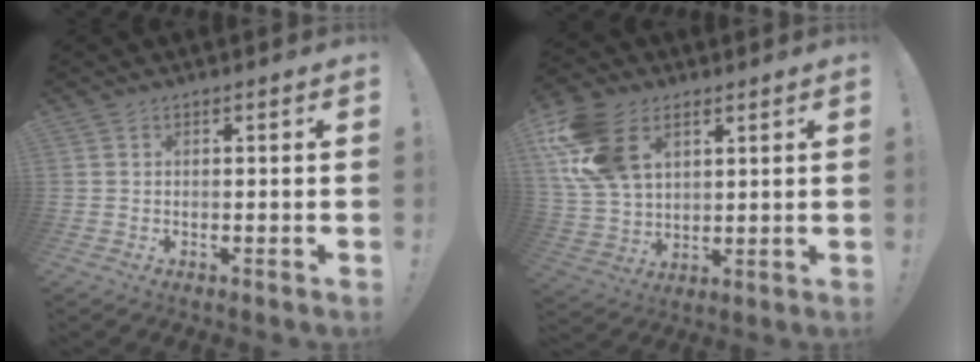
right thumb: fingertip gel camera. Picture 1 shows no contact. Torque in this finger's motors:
{"motor_torque": [2.28, 2.60, 0.54, 0.59, 0.13]}